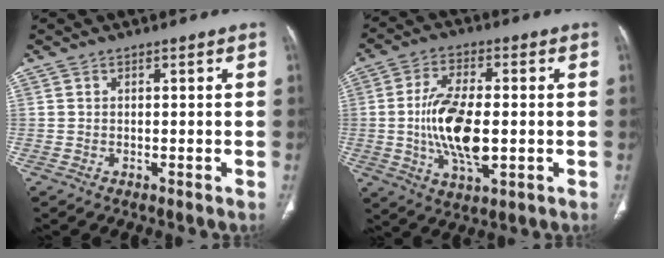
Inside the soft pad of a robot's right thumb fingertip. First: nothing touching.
{"total": 13.8, "force": [-1.0, 6.3, 12.2], "torque": [-0.233, -0.003, -0.014]}